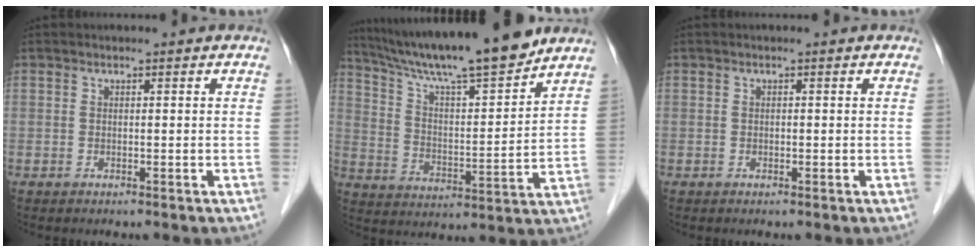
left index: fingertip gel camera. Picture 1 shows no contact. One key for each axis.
{"total": 17.5, "fx": 15.2, "fy": 0.1, "fz": 8.6, "tx": -0.145, "ty": 0.000, "tz": 0.249}
{"total": 0.0}